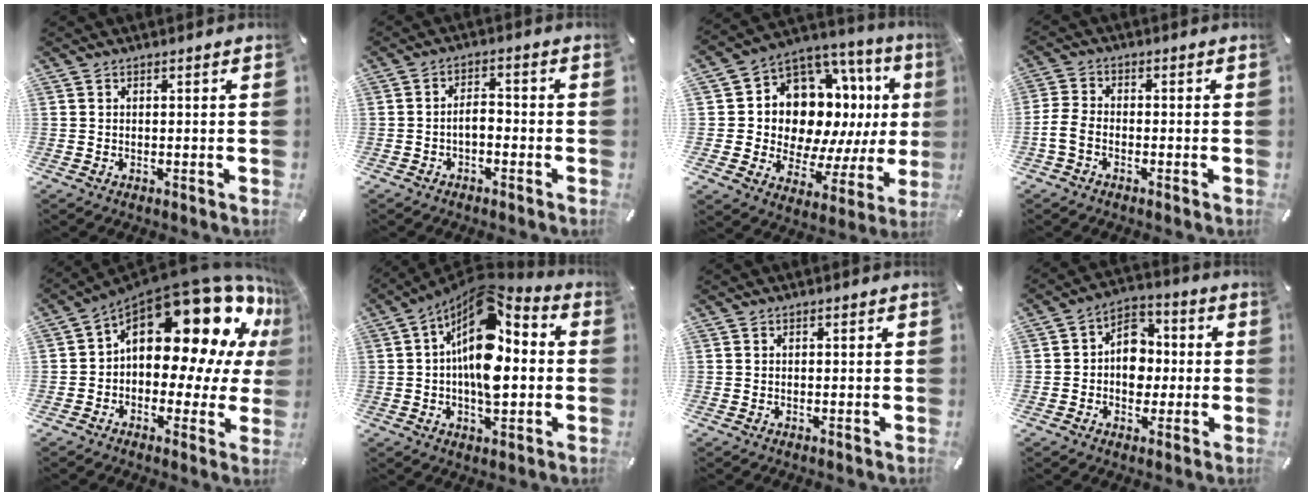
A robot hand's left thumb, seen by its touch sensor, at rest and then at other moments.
{"total": 3.8, "force": [-1.6, 2.0, 2.8], "torque": [-0.050, 0.015, -0.031]}
{"total": 14.2, "force": [4.5, 10.9, 7.8], "torque": [-0.134, -0.065, 0.092]}
{"total": 4.4, "force": [-2.2, 2.7, 2.7], "torque": [-0.061, 0.010, -0.043]}
{"total": 25.0, "force": [10.6, 13.2, 18.5], "torque": [-0.269, -0.081, 0.184]}
{"total": 16.3, "force": [1.6, 8.8, 13.6], "torque": [-0.242, -0.028, 0.024]}
{"total": 0.0}
{"total": 9.2, "force": [-1.2, 7.7, 4.9], "torque": [-0.064, 0.018, -0.022]}